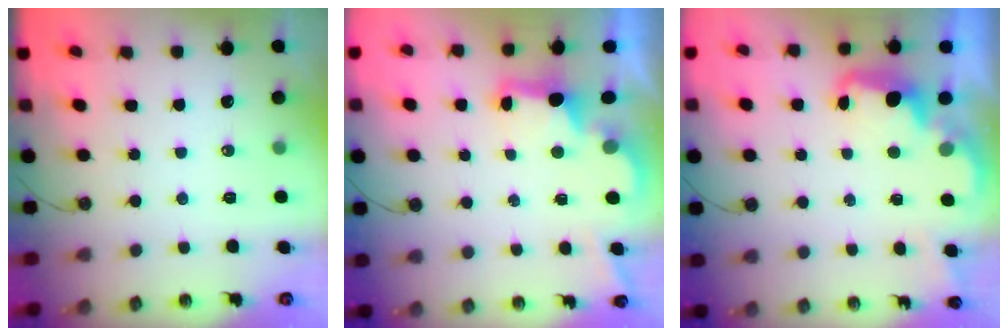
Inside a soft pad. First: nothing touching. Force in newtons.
{"total": 2.9, "press": 2.8, "slide": 0.9}
{"total": 2.8, "press": 2.7, "slide": 0.7}